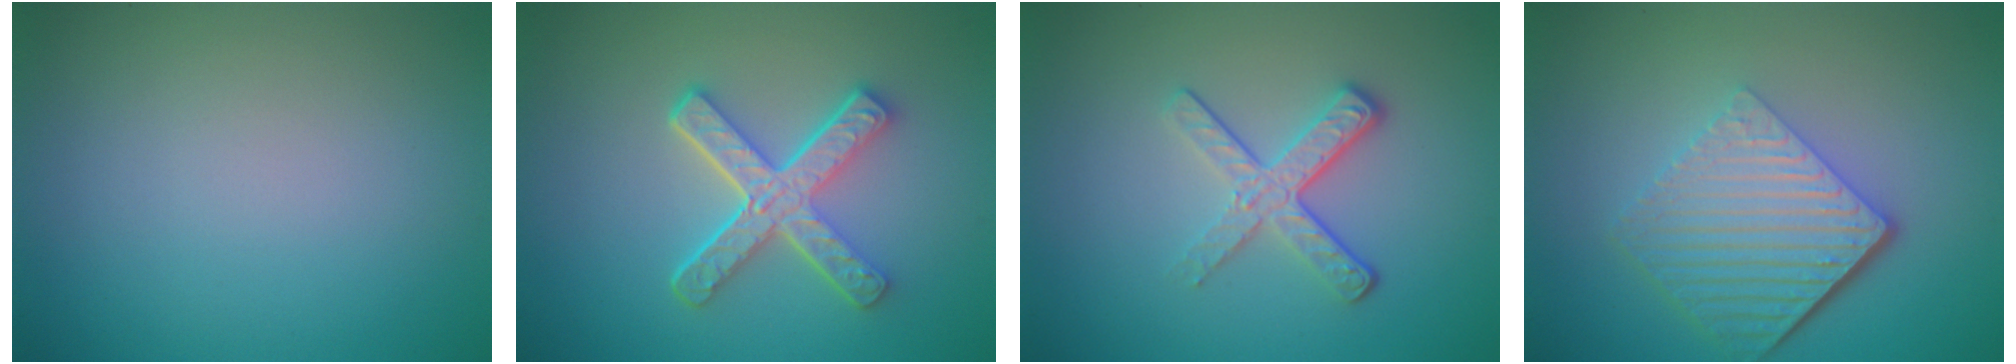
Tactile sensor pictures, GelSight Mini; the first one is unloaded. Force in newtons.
{"total": 5.1, "press": 3.9, "slide": 3.3}
{"total": 3.5, "press": 2.5, "slide": 2.4}
{"total": 6.5, "press": 4.4, "slide": 4.8}